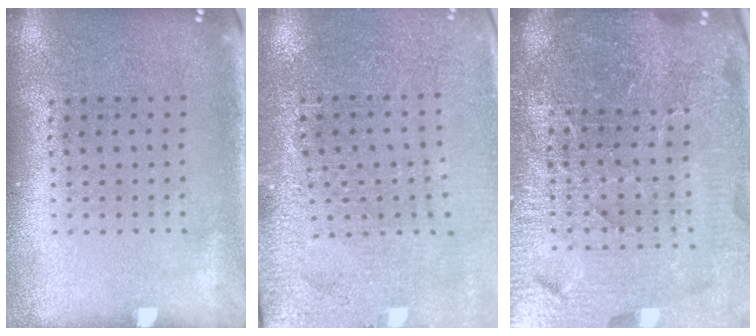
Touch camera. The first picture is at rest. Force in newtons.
{"total": 2.8, "press": 2.8, "slide": 0.1}
{"total": 5.8, "press": 5.3, "slide": 2.5}